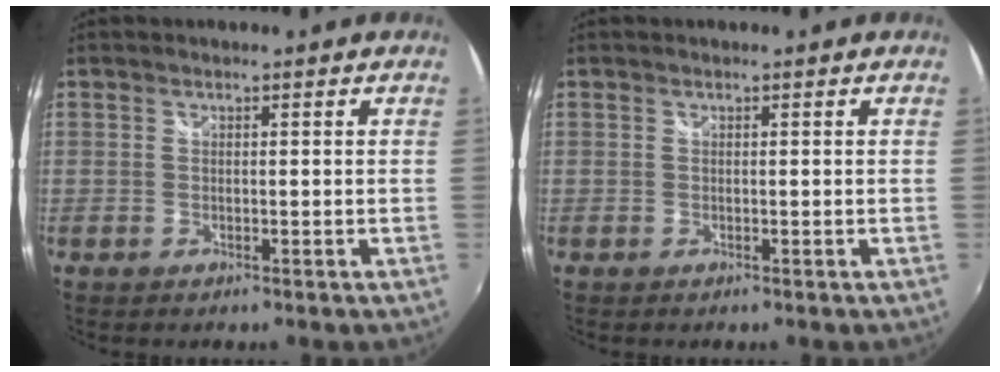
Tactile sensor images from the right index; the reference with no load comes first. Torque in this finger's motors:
{"motor_torque": [0.00, 0.00, 0.00, 0.00]}